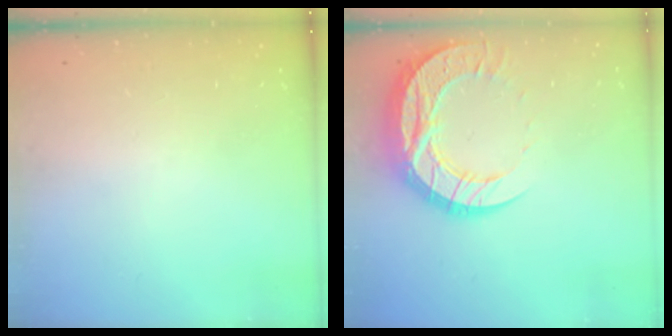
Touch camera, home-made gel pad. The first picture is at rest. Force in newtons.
{"total": 18.4, "press": 18.4, "slide": 1.6}